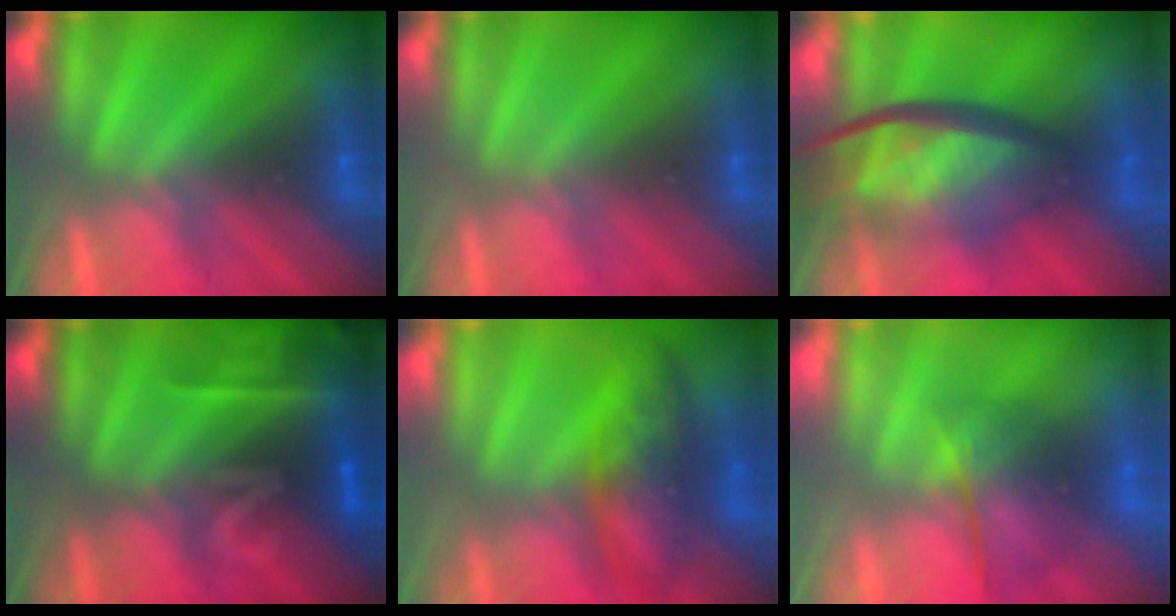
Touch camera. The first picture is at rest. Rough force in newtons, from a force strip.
{"total": 3.5}
{"total": 10.6}
{"total": 2.3}
{"total": 7.8}
{"total": 2.2}